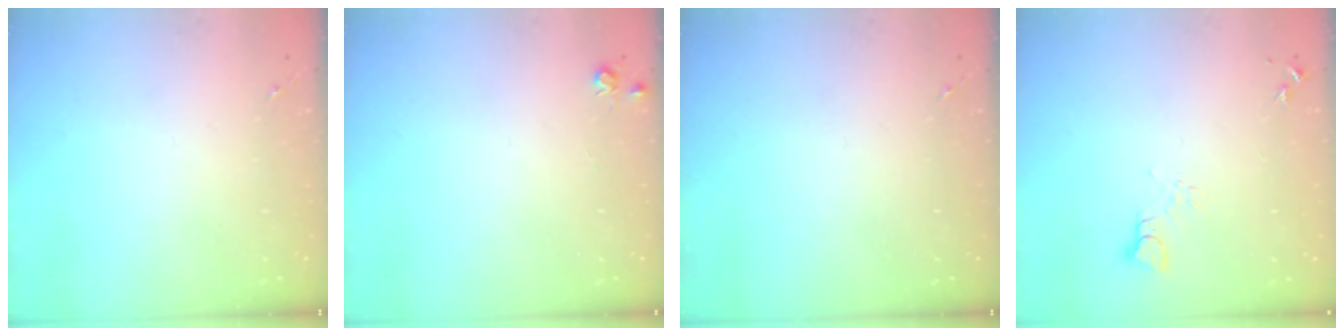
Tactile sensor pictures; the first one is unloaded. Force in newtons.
{"total": 5.4, "press": 5.3, "slide": 0.7}
{"total": 0.0}
{"total": 4.4, "press": 4.4, "slide": 0.4}